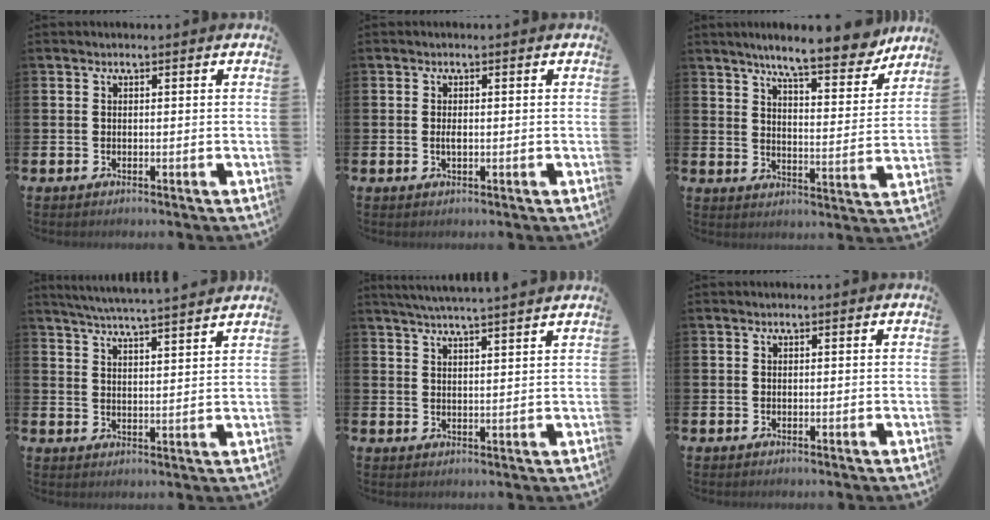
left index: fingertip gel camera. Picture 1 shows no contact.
{"total": 1.1, "force": [-0.1, 0.4, 1.0], "torque": [-0.016, 0.001, -0.004]}
{"total": 9.6, "force": [8.6, 1.2, 4.1], "torque": [-0.086, -0.047, 0.149]}
{"total": 5.4, "force": [5.3, -0.7, 1.0], "torque": [-0.040, -0.030, 0.093]}
{"total": 4.3, "force": [4.1, -0.8, 0.7], "torque": [-0.030, -0.015, 0.076]}
{"total": 0.0}